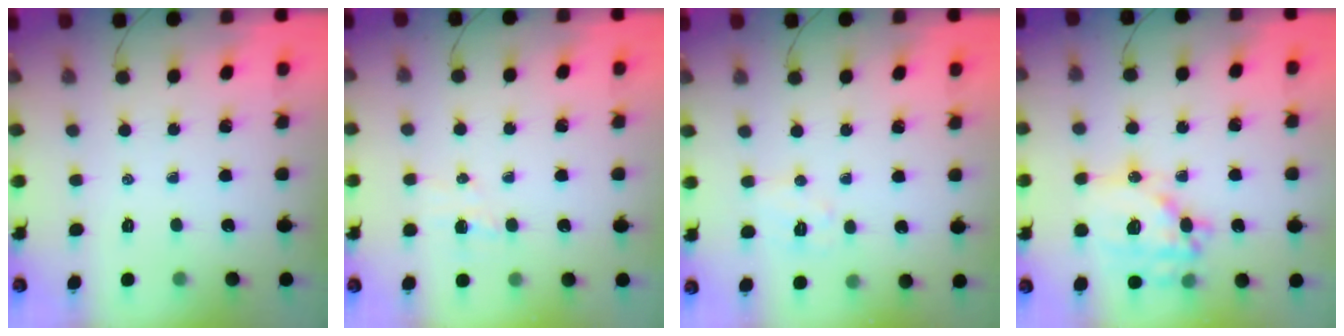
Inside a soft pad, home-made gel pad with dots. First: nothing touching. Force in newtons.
{"total": 4.3, "press": 4.2, "slide": 1.0}
{"total": 6.8, "press": 6.8, "slide": 0.9}
{"total": 18.1, "press": 17.8, "slide": 3.2}